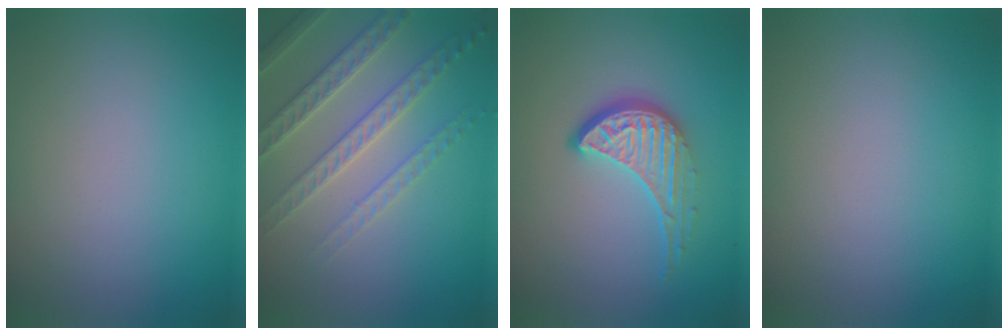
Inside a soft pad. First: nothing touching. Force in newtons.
{"total": 3.9, "press": 3.7, "slide": 1.0}
{"total": 4.1, "press": 3.0, "slide": 2.8}
{"total": 0.0}